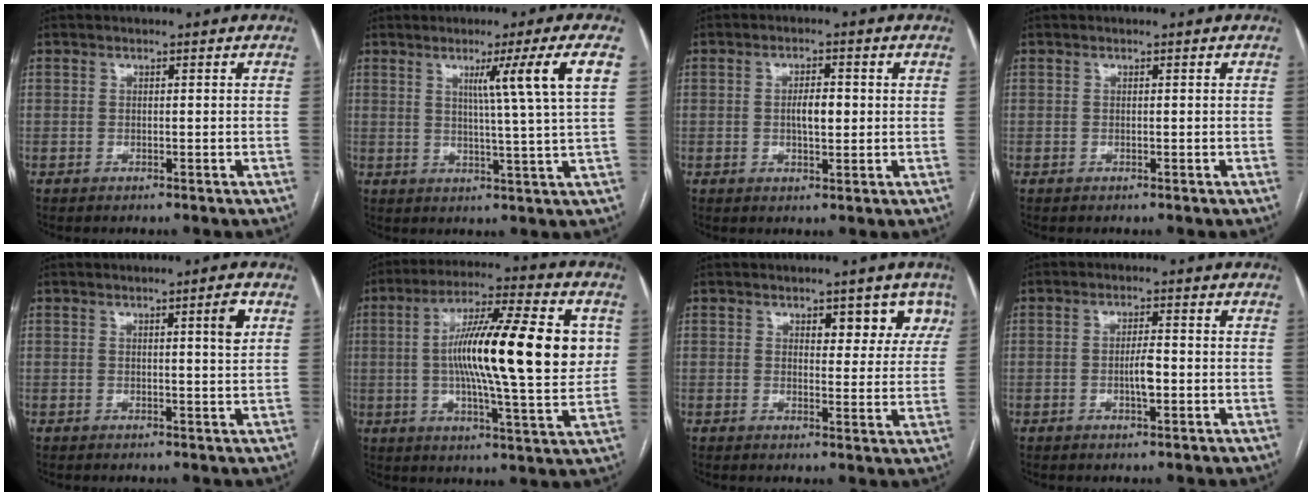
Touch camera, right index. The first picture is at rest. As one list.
[{"total": 8.8, "force": [3.2, -3.0, 7.6], "torque": [-0.121, -0.010, 0.056]}, {"total": 3.7, "force": [0.2, 1.3, 3.5], "torque": [-0.061, 0.004, 0.005]}, {"total": 0.0}, {"total": 2.8, "force": [1.1, -0.3, 2.6], "torque": [-0.038, -0.005, 0.015]}, {"total": 20.9, "force": [2.4, 2.5, 20.6], "torque": [-0.333, 0.017, 0.029]}, {"total": 5.7, "force": [3.3, 2.9, 3.7], "torque": [-0.021, 0.005, 0.037]}, {"total": 3.3, "force": [-0.7, 0.7, 3.2], "torque": [-0.059, 0.000, -0.010]}]